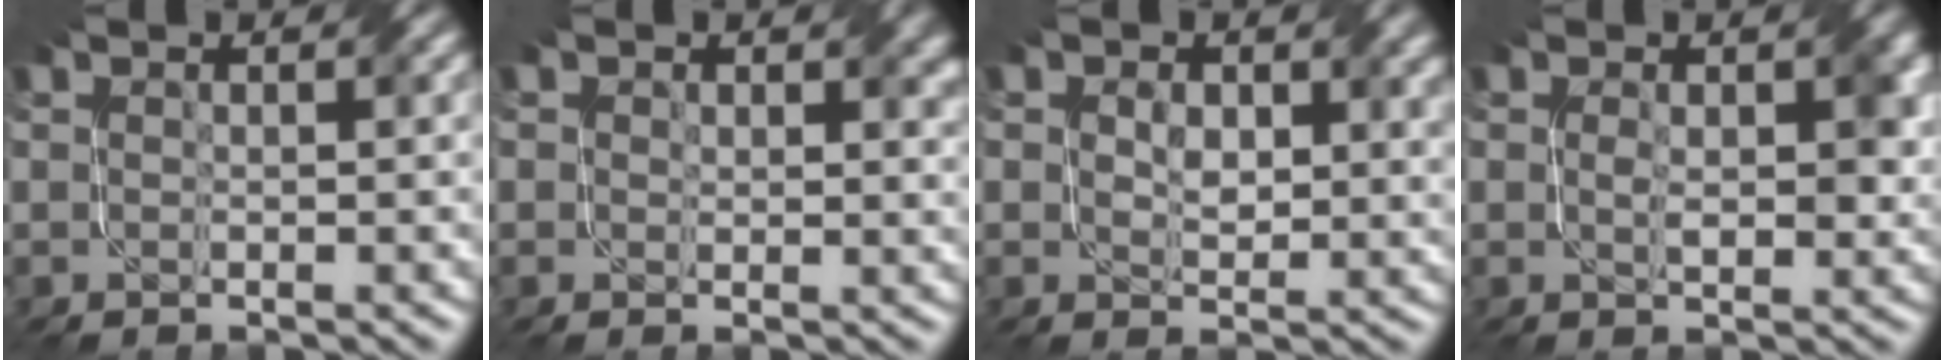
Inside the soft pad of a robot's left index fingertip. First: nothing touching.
{"total": 2.4, "force": [1.1, 1.8, 1.3], "torque": [-0.017, -0.006, 0.015]}
{"total": 3.3, "force": [0.9, 2.2, 2.3], "torque": [-0.041, -0.005, 0.016]}
{"total": 3.3, "force": [0.2, 1.7, 2.9], "torque": [-0.046, -0.004, 0.007]}